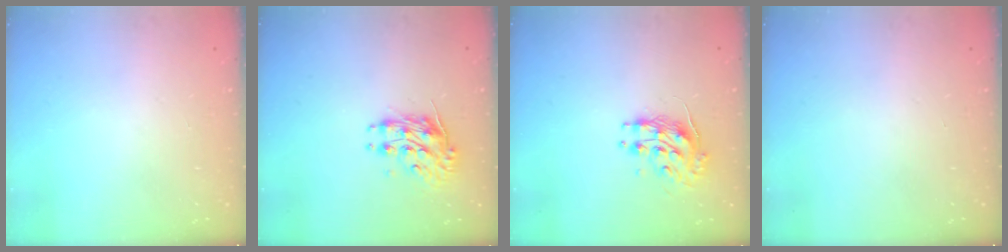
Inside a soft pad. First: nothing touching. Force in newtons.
{"total": 8.9, "press": 8.9, "slide": 0.3}
{"total": 9.3, "press": 9.3, "slide": 0.5}
{"total": 0.0}